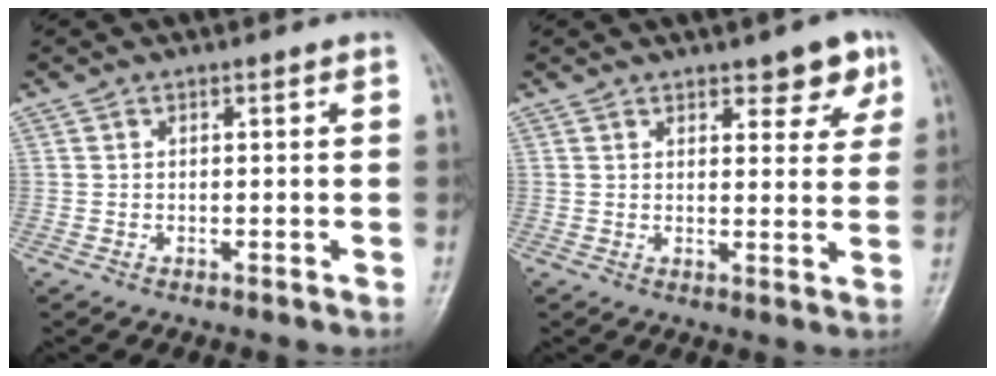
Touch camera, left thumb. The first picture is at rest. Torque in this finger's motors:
{"motor_torque": [0.12, 0.08, -0.01, -0.18, 0.07]}